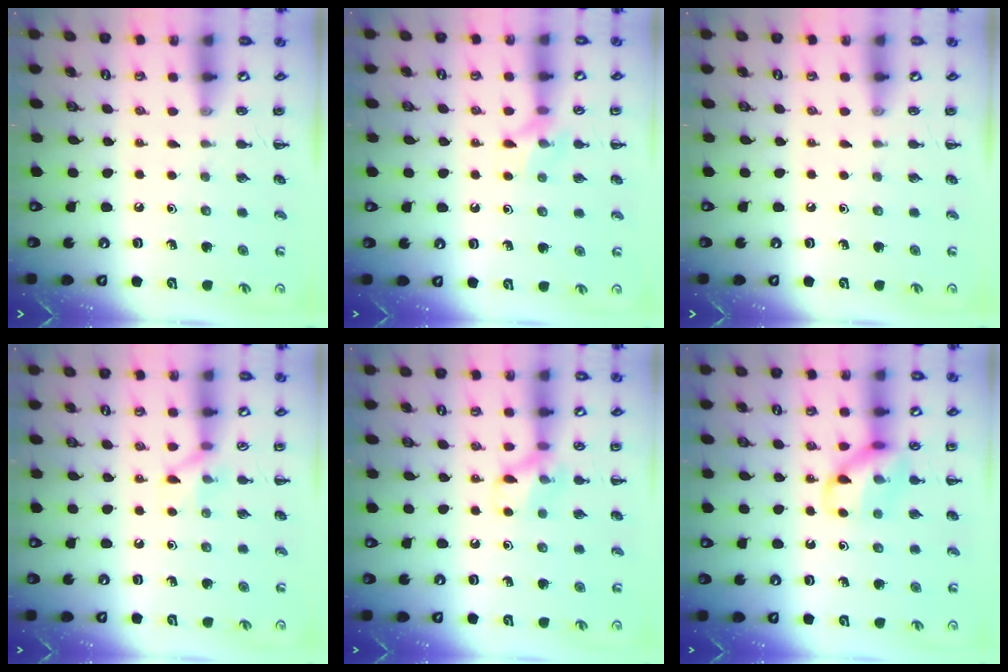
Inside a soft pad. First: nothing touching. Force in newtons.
{"total": 7.8, "press": 7.7, "slide": 0.9}
{"total": 0.0}
{"total": 6.4, "press": 6.3, "slide": 1.0}
{"total": 9.5, "press": 9.4, "slide": 1.5}
{"total": 10.9, "press": 10.8, "slide": 1.5}